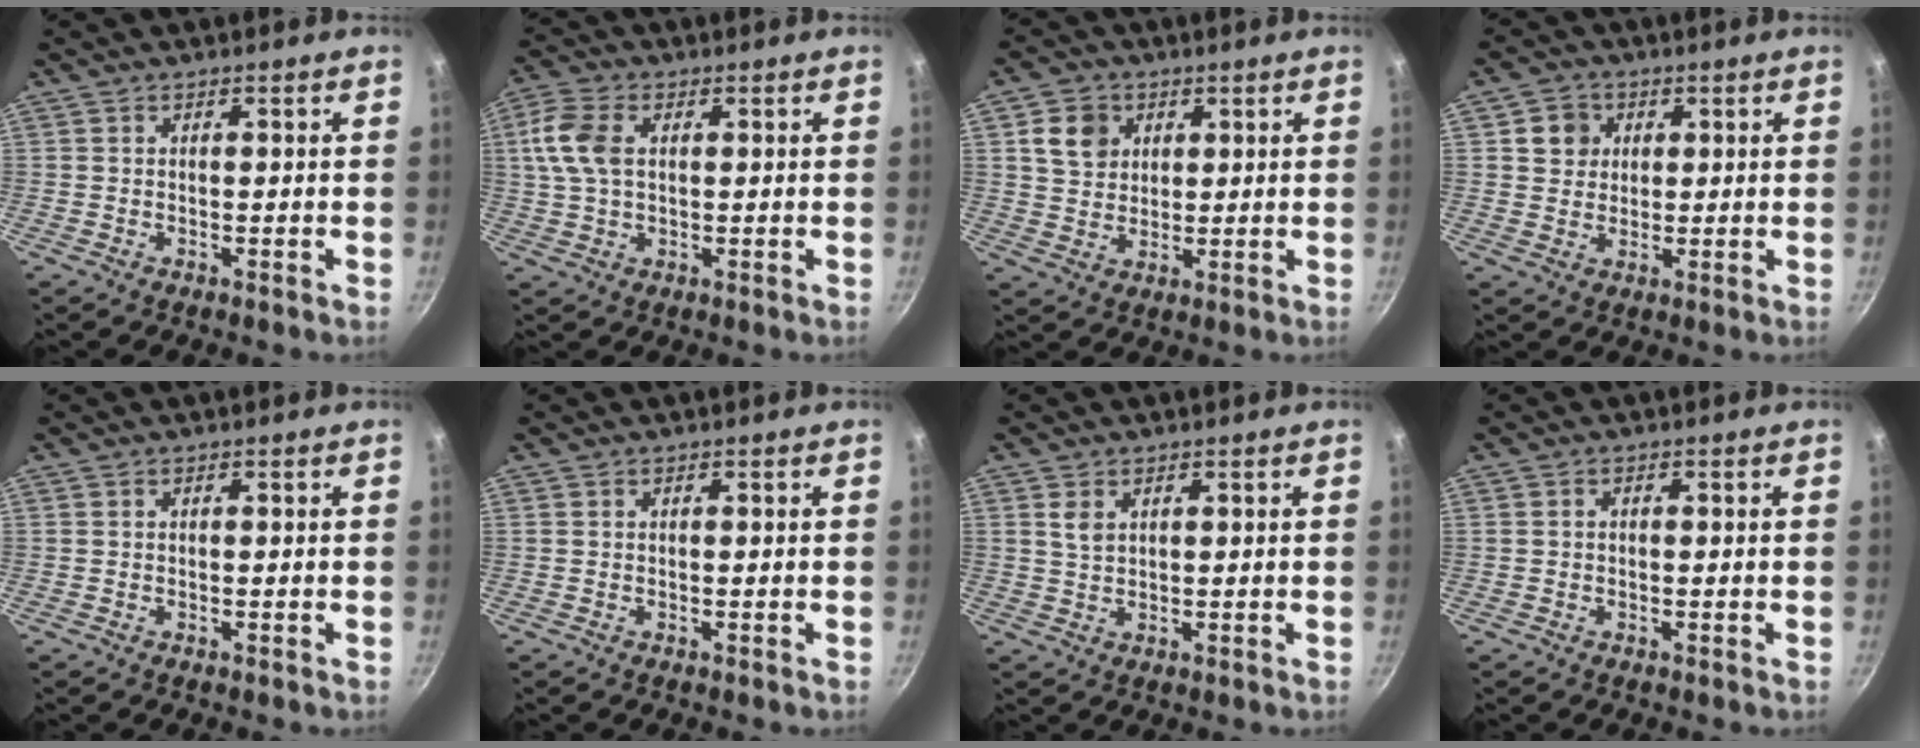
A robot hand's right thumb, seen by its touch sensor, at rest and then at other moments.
{"total": 8.5, "force": [1.7, 5.3, 6.4], "torque": [-0.132, 0.009, 0.028]}
{"total": 7.4, "force": [2.5, 6.2, 3.1], "torque": [-0.028, 0.001, 0.046]}
{"total": 5.4, "force": [1.6, 4.9, 1.6], "torque": [0.007, 0.003, 0.024]}
{"total": 0.0}
{"total": 0.0}
{"total": 2.7, "force": [1.1, 1.7, 1.7], "torque": [-0.031, -0.005, 0.024]}
{"total": 0.6, "force": [-0.2, 0.5, 0.3], "torque": [-0.007, 0.005, -0.002]}